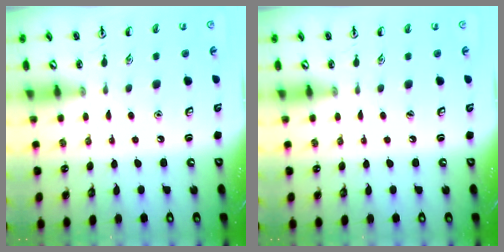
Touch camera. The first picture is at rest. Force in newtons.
{"total": 0.0}